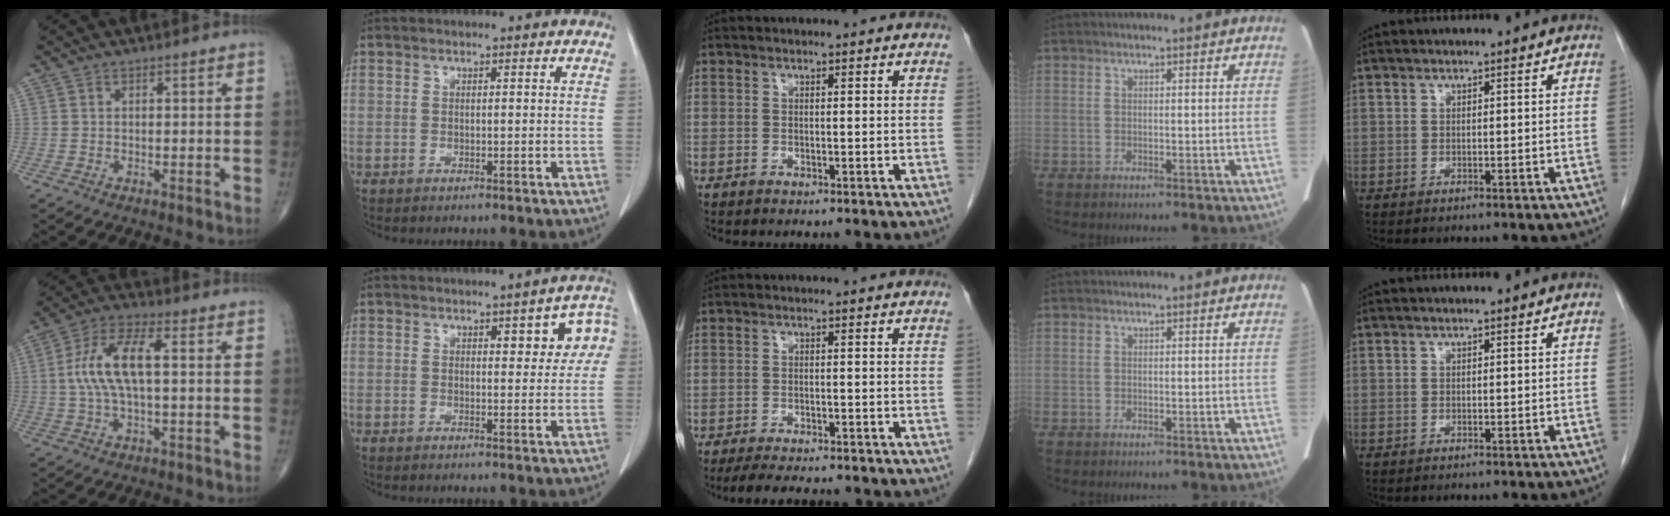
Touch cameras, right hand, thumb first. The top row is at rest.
{"thumb": {"total": 11.2, "force": [0.8, 4.3, 10.3], "torque": [-0.219, 0.027, 0.013]}, "index": {"total": 6.5, "force": [2.0, 2.4, 5.7], "torque": [-0.055, 0.019, 0.020]}, "middle": {"total": 9.4, "force": [-8.1, 2.0, 4.4], "torque": [-0.063, -0.009, -0.111]}}